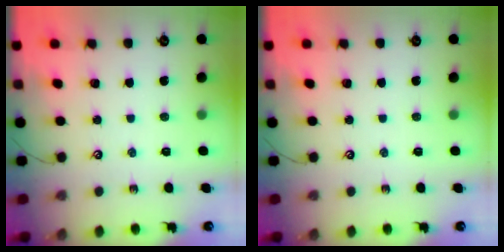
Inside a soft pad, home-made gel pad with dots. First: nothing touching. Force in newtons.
{"total": 0.0}